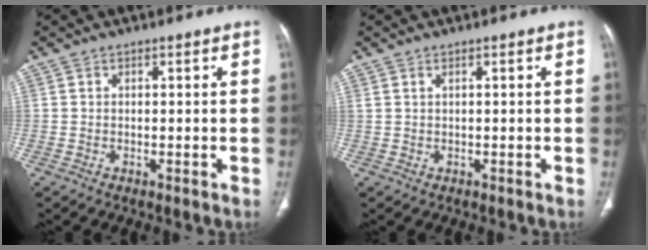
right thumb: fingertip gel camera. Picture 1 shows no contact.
{"total": 0.6, "force": [0.4, 0.3, 0.5], "torque": [-0.011, 0.009, 0.010]}